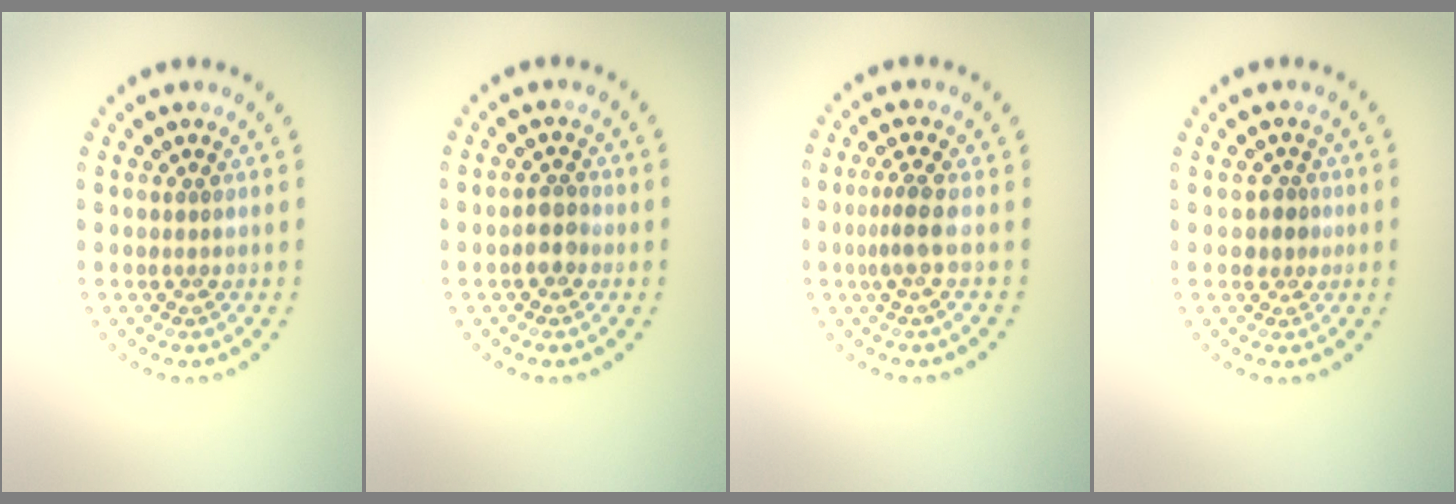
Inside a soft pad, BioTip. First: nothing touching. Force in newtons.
{"total": 1.8, "press": 1.7, "slide": 0.7}
{"total": 2.2, "press": 1.6, "slide": 1.6}
{"total": 1.6, "press": 1.4, "slide": 0.8}